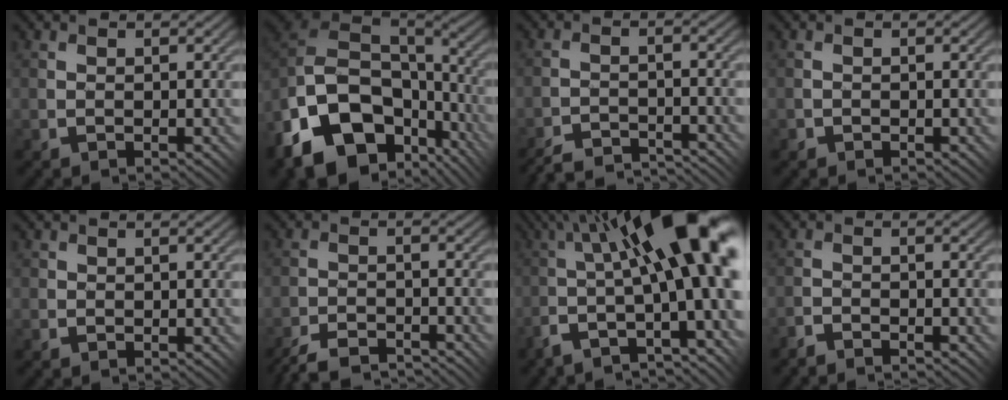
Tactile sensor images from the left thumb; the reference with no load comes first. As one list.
[{"total": 18.0, "force": [-7.8, 12.4, 10.4], "torque": [-0.257, -0.032, -0.122]}, {"total": 5.2, "force": [-5.1, -0.1, 0.8], "torque": [-0.017, 0.002, -0.096]}, {"total": 0.7, "force": [-0.4, 0.5, -0.3], "torque": [0.009, -0.002, -0.008]}, {"total": 1.3, "force": [0.0, 1.3, 0.3], "torque": [0.000, 0.002, 0.001]}, {"total": 6.0, "force": [-5.6, 0.7, 1.9], "torque": [-0.038, 0.002, -0.112]}, {"total": 16.5, "force": [-0.4, 3.6, 16.1], "torque": [-0.235, 0.032, -0.015]}, {"total": 2.2, "force": [-2.2, -0.2, 0.0], "torque": [0.000, 0.006, -0.050]}]